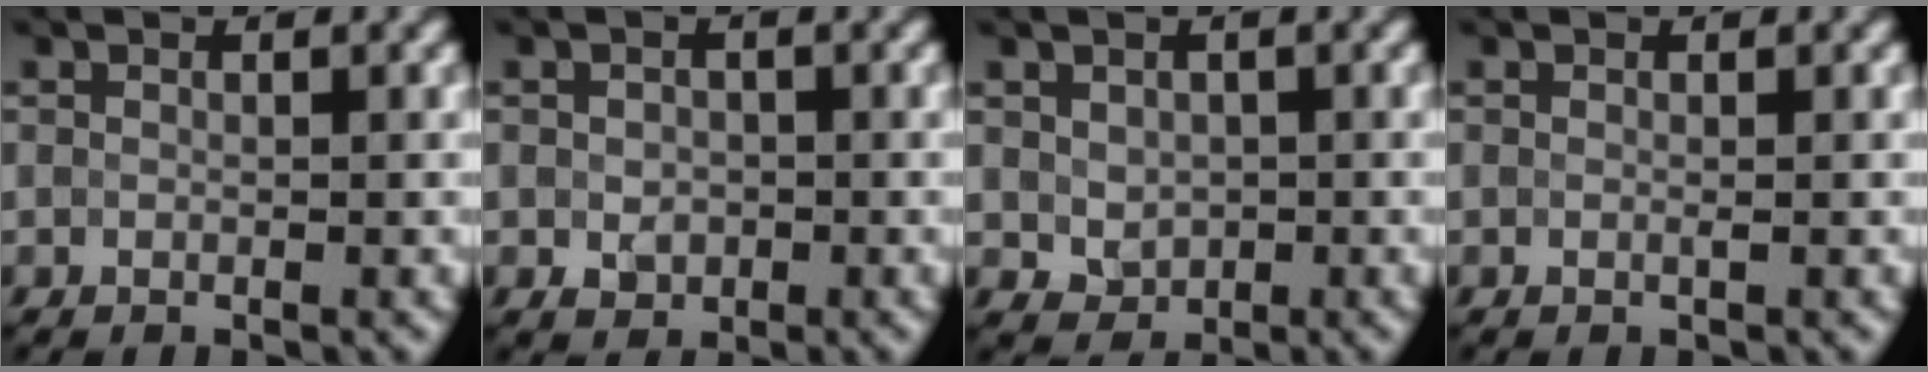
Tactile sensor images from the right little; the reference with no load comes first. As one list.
[{"total": 1.7, "force": [-0.8, 1.5, 0.3], "torque": [-0.009, -0.004, -0.010]}, {"total": 2.3, "force": [-0.4, 2.1, 0.8], "torque": [-0.023, -0.004, 0.001]}, {"total": 0.0}]